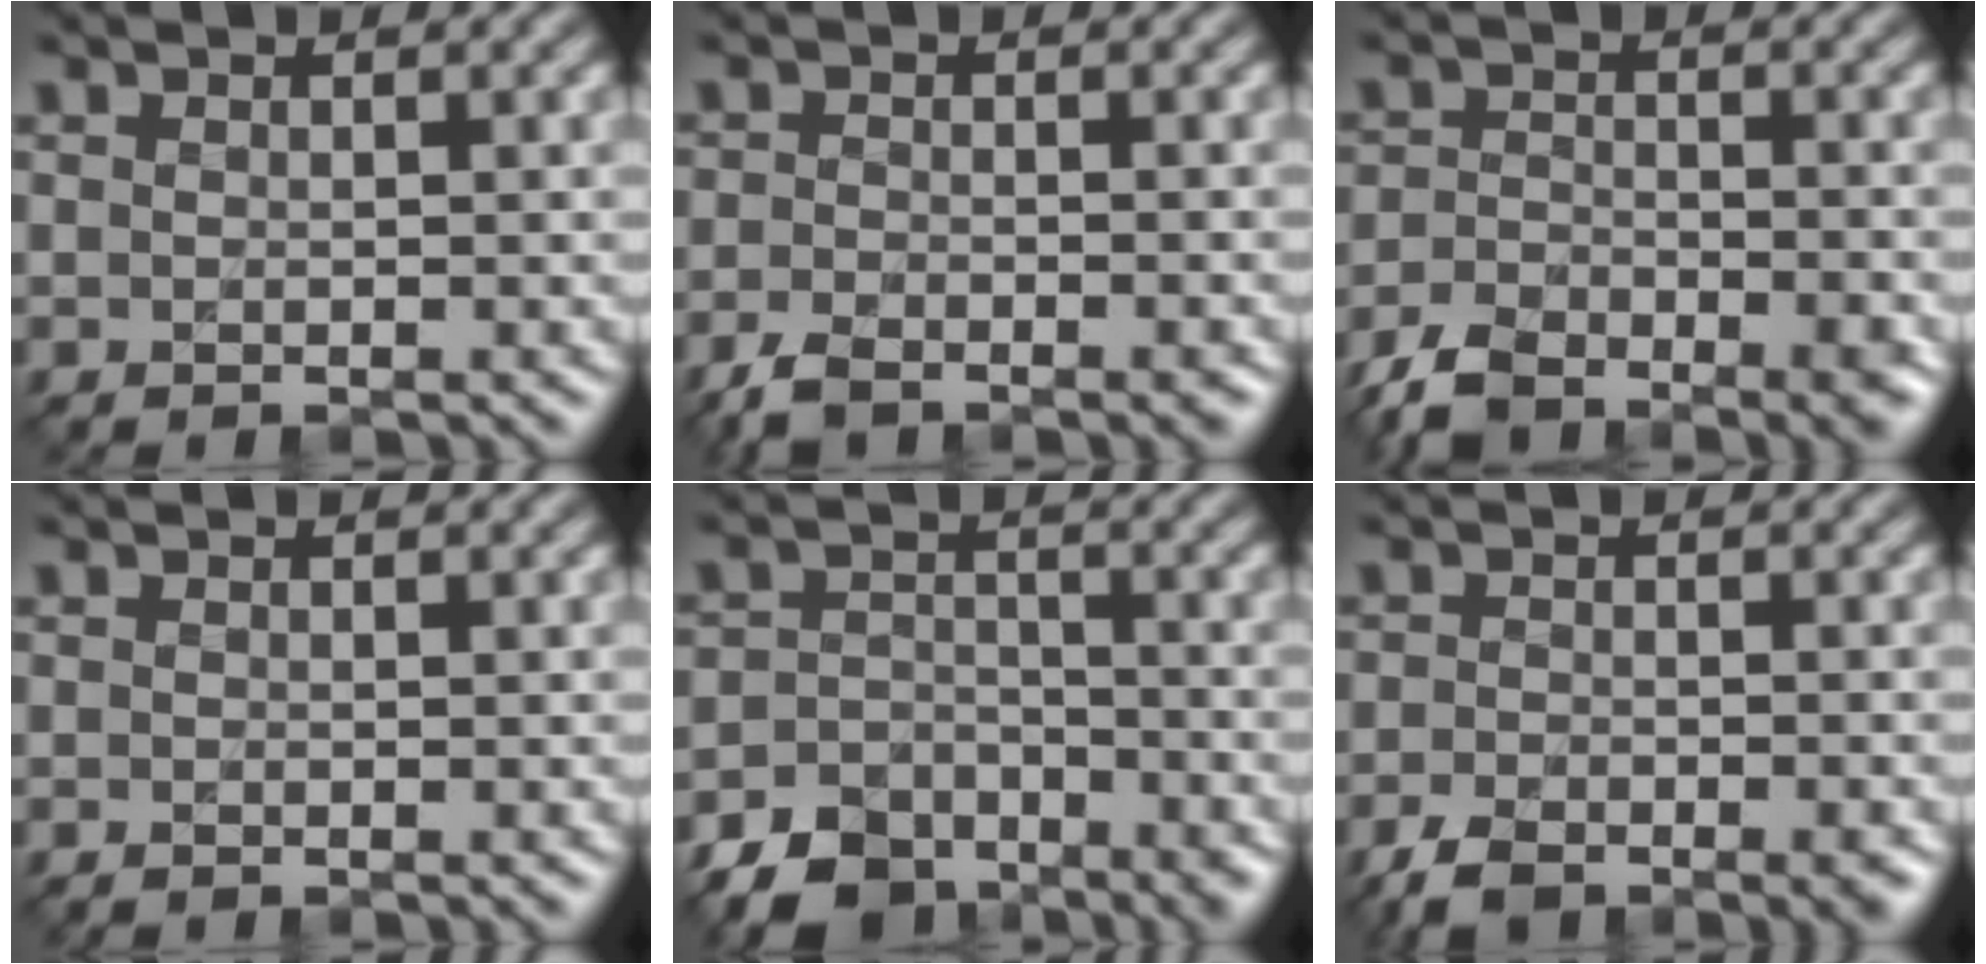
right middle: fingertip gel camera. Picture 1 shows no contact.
{"total": 4.0, "force": [-3.0, 1.4, 2.2], "torque": [-0.035, -0.006, -0.059]}
{"total": 7.0, "force": [-5.5, 2.6, 3.5], "torque": [-0.058, -0.022, -0.100]}
{"total": 0.5, "force": [-0.3, 0.1, 0.4], "torque": [-0.004, -0.002, -0.004]}
{"total": 7.1, "force": [-5.8, 3.5, 2.0], "torque": [-0.027, -0.017, -0.092]}
{"total": 5.2, "force": [-3.7, 2.0, 3.0], "torque": [-0.046, -0.010, -0.066]}